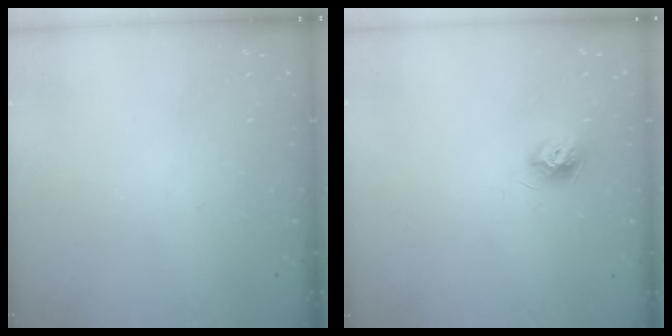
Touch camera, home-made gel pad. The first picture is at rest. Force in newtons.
{"total": 7.9, "press": 7.9, "slide": 0.4}